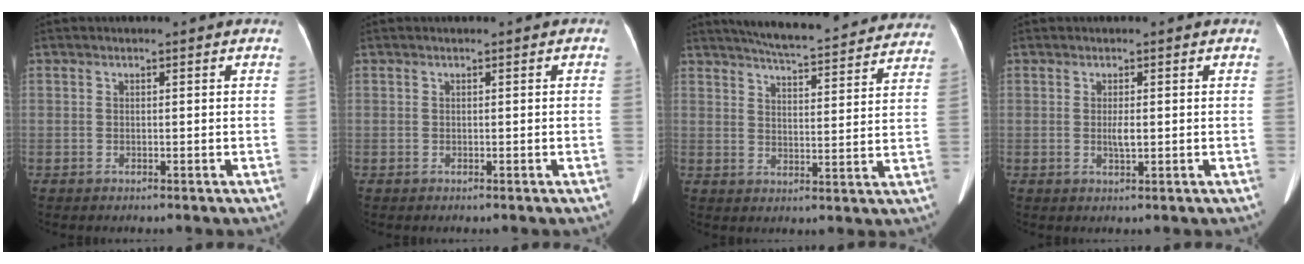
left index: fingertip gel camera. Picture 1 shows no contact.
{"total": 0.0}
{"total": 23.9, "force": [21.9, 3.7, 8.9], "torque": [-0.133, -0.024, 0.268]}
{"total": 1.4, "force": [0.2, 0.2, 1.3], "torque": [-0.028, -0.003, 0.003]}